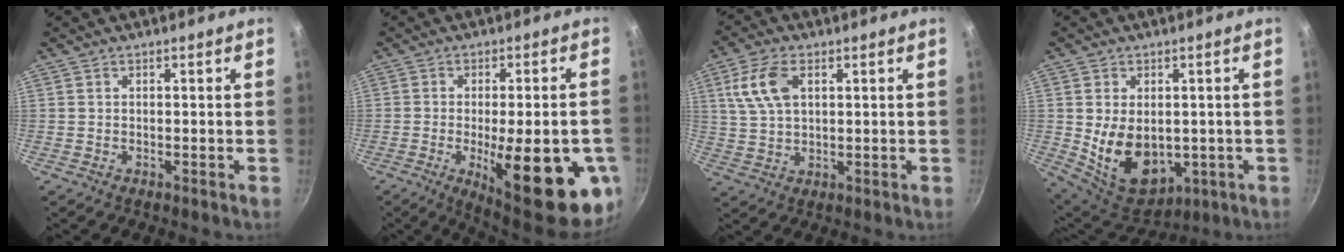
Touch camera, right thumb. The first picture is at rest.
{"total": 22.3, "force": [-6.3, 7.0, 20.2], "torque": [-0.240, -0.007, -0.074]}
{"total": 8.6, "force": [2.9, 5.0, 6.4], "torque": [-0.125, 0.002, 0.056]}
{"total": 13.1, "force": [-0.6, 9.0, 9.4], "torque": [-0.131, -0.019, 0.021]}